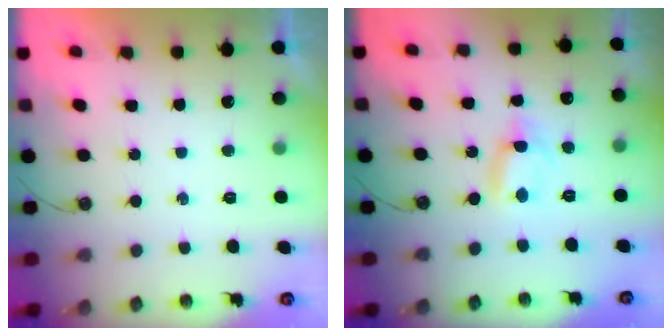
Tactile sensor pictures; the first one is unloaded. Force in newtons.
{"total": 1.7, "press": 1.7, "slide": 0.1}